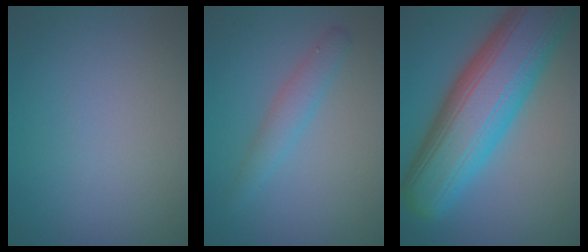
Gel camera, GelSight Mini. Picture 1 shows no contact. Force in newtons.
{"total": 1.3, "press": 1.3, "slide": 0.2}
{"total": 12.6, "press": 12.6, "slide": 0.4}